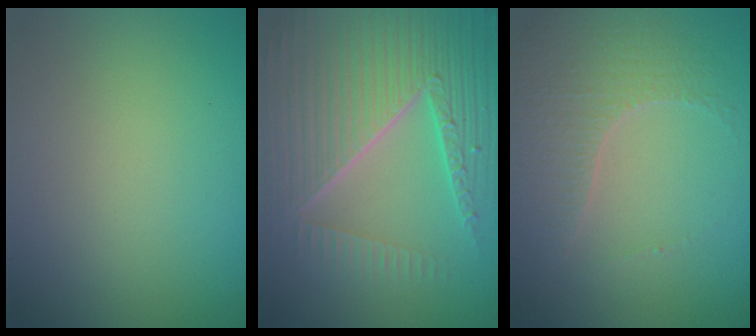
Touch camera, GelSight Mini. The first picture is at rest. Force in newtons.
{"total": 8.5, "press": 6.0, "slide": 6.1}
{"total": 3.3, "press": 3.3, "slide": 0.6}